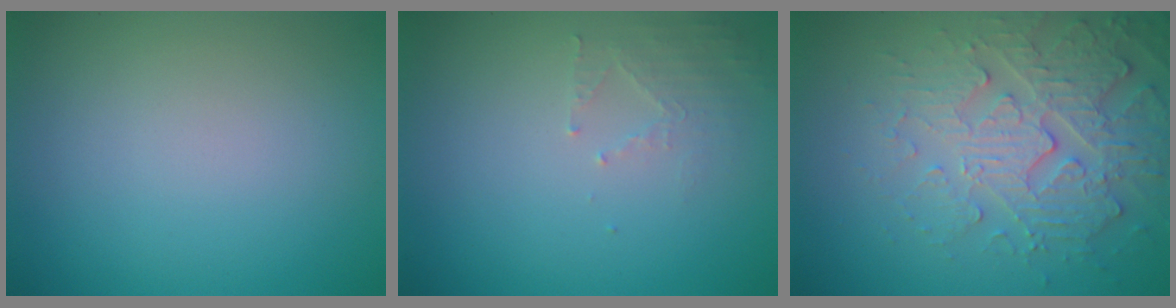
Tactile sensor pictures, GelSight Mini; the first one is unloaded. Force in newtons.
{"total": 1.7, "press": 1.7, "slide": 0.3}
{"total": 4.4, "press": 4.4, "slide": 0.5}